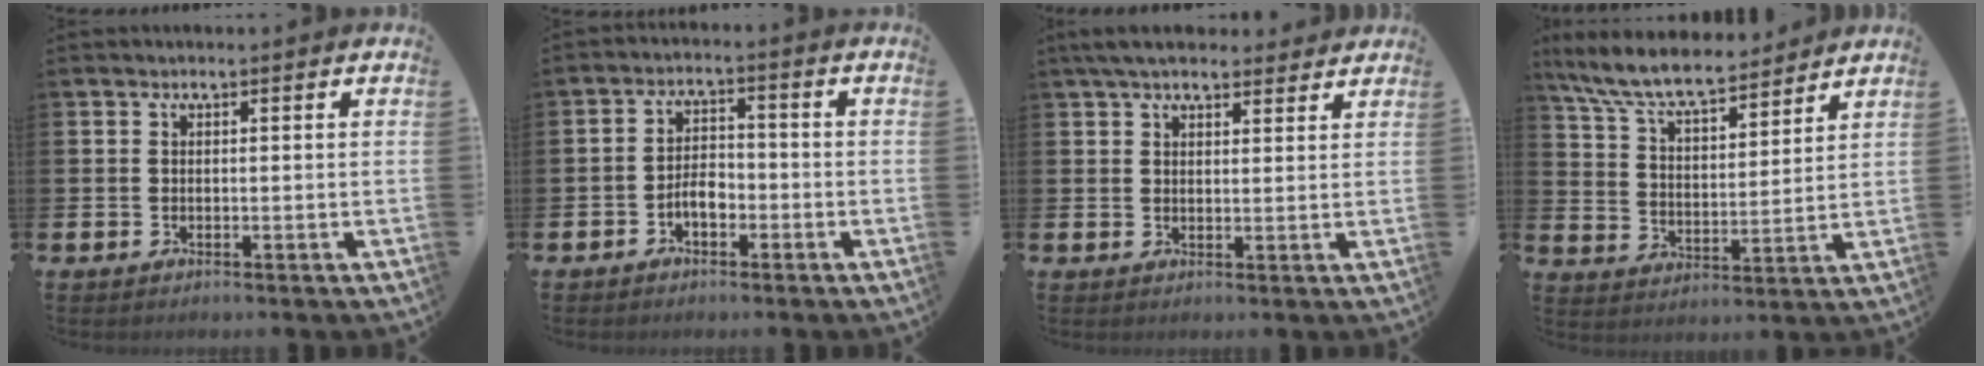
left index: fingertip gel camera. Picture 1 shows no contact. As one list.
[{"total": 3.2, "force": [-1.6, 1.7, 2.1], "torque": [-0.037, 0.007, -0.033]}, {"total": 5.0, "force": [4.5, 1.6, 1.5], "torque": [-0.039, -0.010, 0.084]}, {"total": 8.7, "force": [7.9, 1.6, 3.2], "torque": [-0.097, -0.043, 0.142]}]